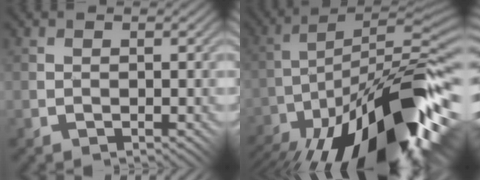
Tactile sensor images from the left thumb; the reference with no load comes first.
{"total": 19.4, "force": [-12.1, 4.7, 14.4], "torque": [-0.210, -0.006, -0.196]}